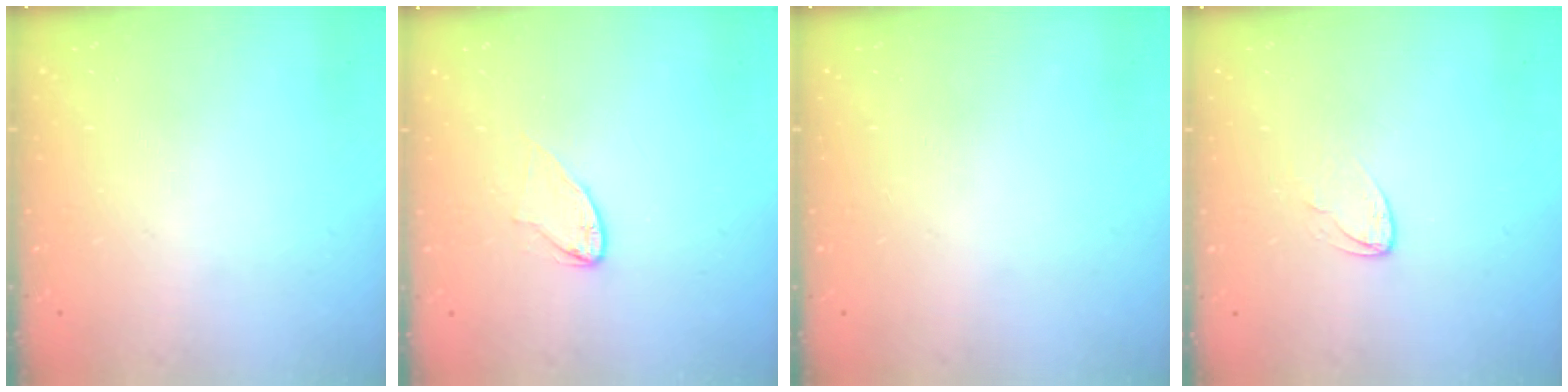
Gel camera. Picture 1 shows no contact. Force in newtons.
{"total": 6.5, "press": 6.5, "slide": 0.5}
{"total": 0.0}
{"total": 2.9, "press": 2.9, "slide": 0.2}